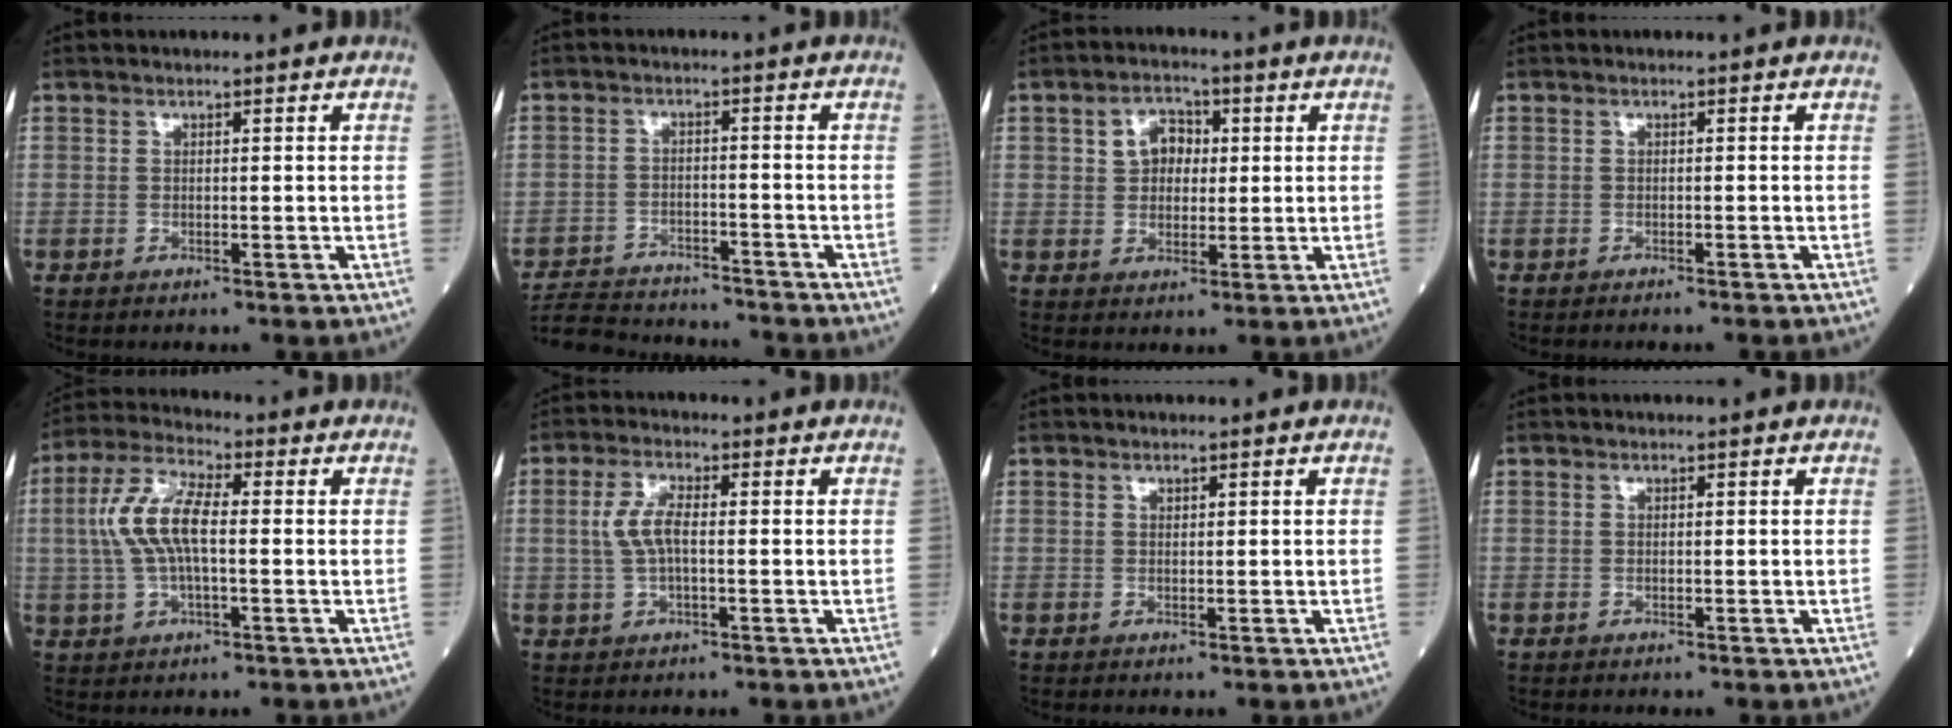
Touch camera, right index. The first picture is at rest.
{"total": 12.6, "force": [-12.0, 2.4, 3.0], "torque": [-0.059, 0.006, -0.180]}
{"total": 5.1, "force": [1.1, 3.9, 3.1], "torque": [-0.048, 0.015, 0.019]}
{"total": 2.2, "force": [-2.0, 0.0, 0.9], "torque": [-0.014, -0.002, -0.026]}
{"total": 9.8, "force": [0.4, 3.6, 9.1], "torque": [-0.203, 0.022, 0.003]}
{"total": 4.2, "force": [0.1, 1.3, 4.0], "torque": [-0.096, 0.009, 0.002]}
{"total": 0.0}
{"total": 0.0}